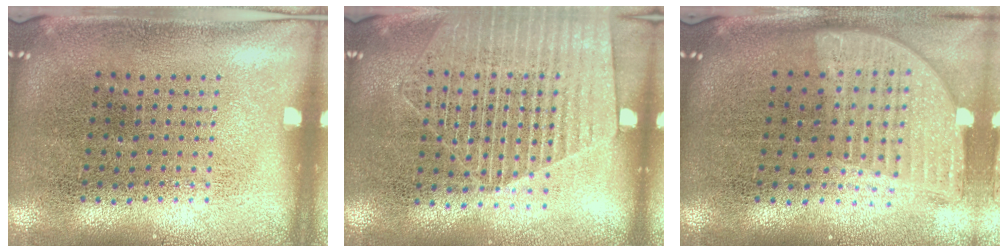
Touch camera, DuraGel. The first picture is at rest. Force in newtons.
{"total": 1.7, "press": 1.6, "slide": 0.7}
{"total": 1.9, "press": 1.5, "slide": 1.2}